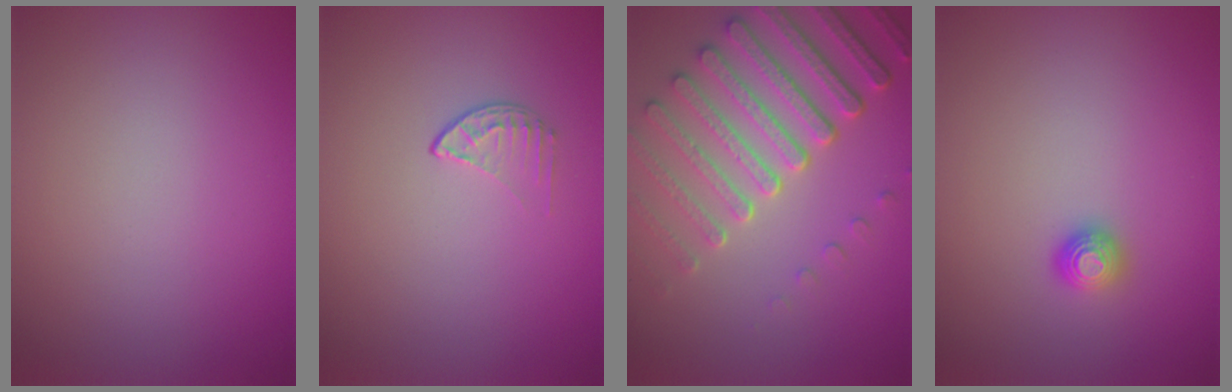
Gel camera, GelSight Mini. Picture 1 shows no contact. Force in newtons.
{"total": 1.1, "press": 0.7, "slide": 0.9}
{"total": 7.5, "press": 5.7, "slide": 5.0}
{"total": 1.1, "press": 1.1, "slide": 0.4}